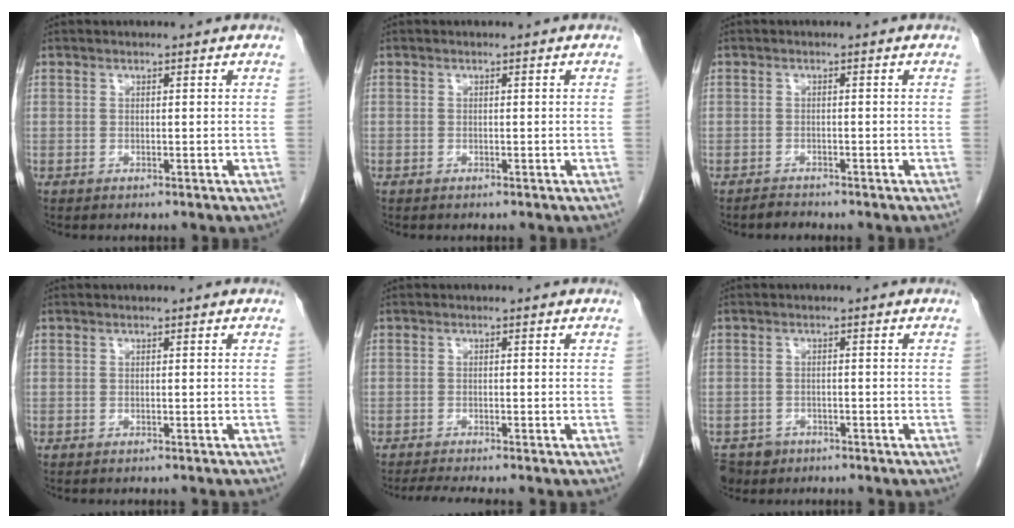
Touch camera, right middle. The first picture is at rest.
{"total": 0.0}
{"total": 1.2, "force": [-1.1, 0.2, -0.1], "torque": [-0.002, -0.003, -0.020]}
{"total": 1.8, "force": [-1.7, 0.2, 0.6], "torque": [-0.012, -0.002, -0.021]}
{"total": 4.0, "force": [-3.4, 0.0, 1.9], "torque": [-0.030, -0.010, -0.055]}
{"total": 4.4, "force": [-2.9, 3.2, 0.4], "torque": [-0.006, 0.003, -0.046]}